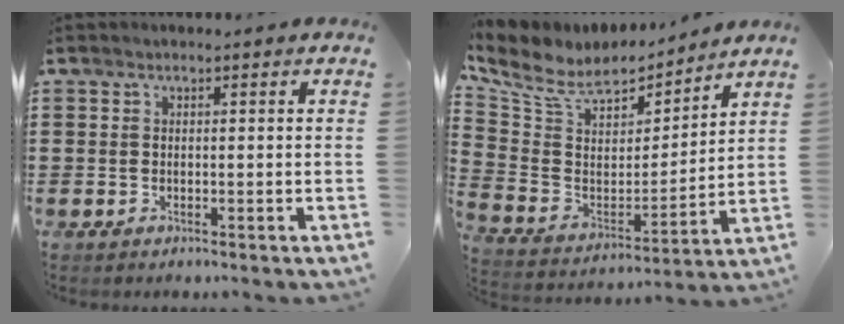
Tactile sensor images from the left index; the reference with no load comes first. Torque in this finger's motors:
{"motor_torque": [1.08, -1.06, 0.10, 0.10]}